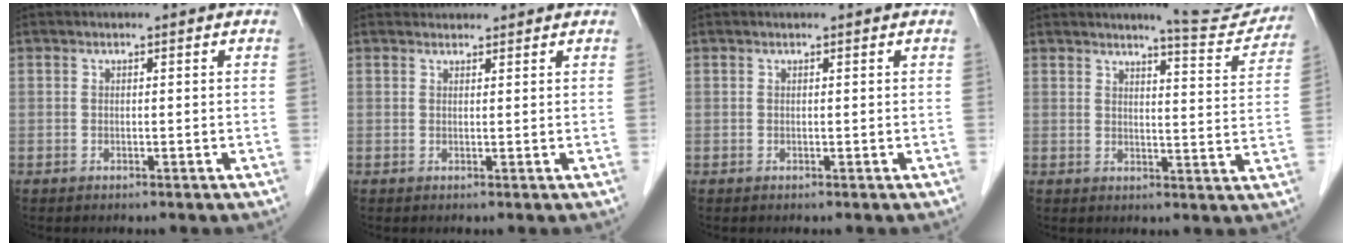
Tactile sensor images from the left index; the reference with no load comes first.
{"total": 2.6, "force": [2.5, 0.6, 0.0], "torque": [-0.005, 0.025, 0.038]}
{"total": 0.7, "force": [0.6, 0.0, 0.3], "torque": [-0.006, 0.008, 0.010]}
{"total": 9.3, "force": [8.8, 0.8, 2.9], "torque": [-0.029, -0.024, 0.097]}